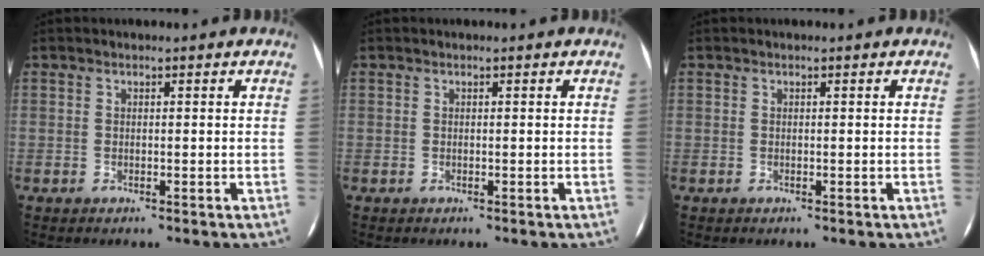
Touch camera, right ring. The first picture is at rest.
{"total": 0.0}
{"total": 0.0}